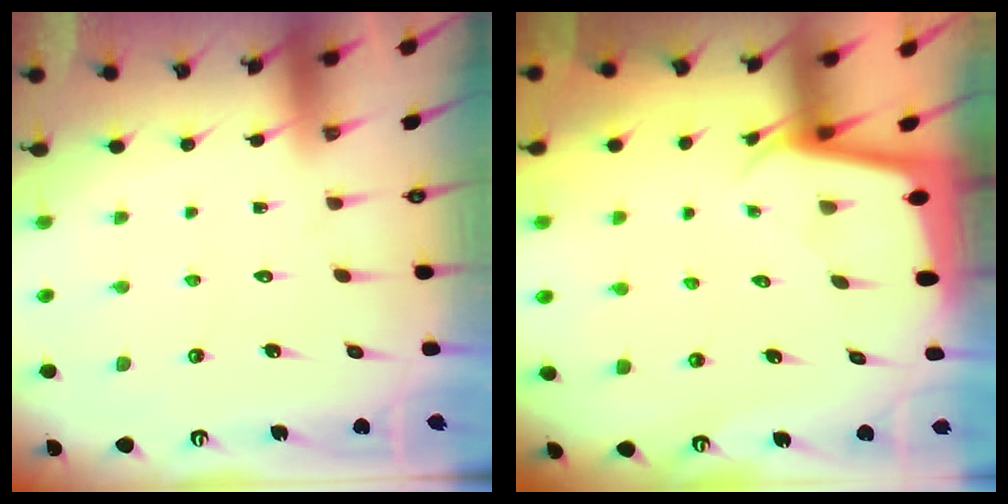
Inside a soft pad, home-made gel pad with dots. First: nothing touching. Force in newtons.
{"total": 2.1, "press": 2.1, "slide": 0.1}